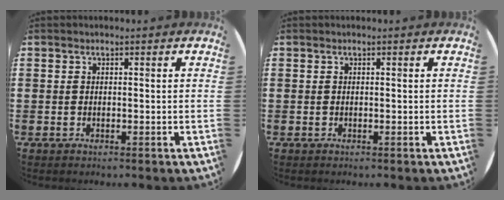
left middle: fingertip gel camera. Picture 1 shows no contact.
{"total": 0.0}